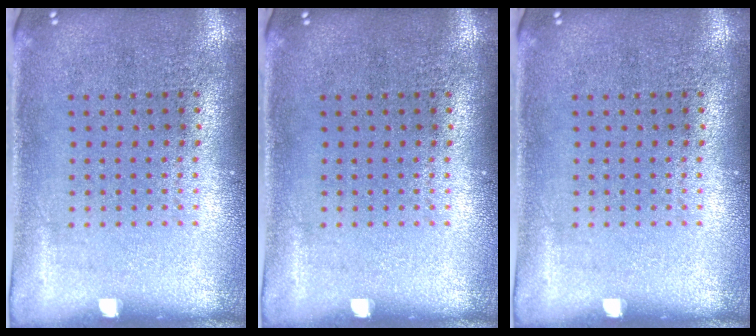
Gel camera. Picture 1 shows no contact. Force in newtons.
{"total": 0.0}
{"total": 0.0}